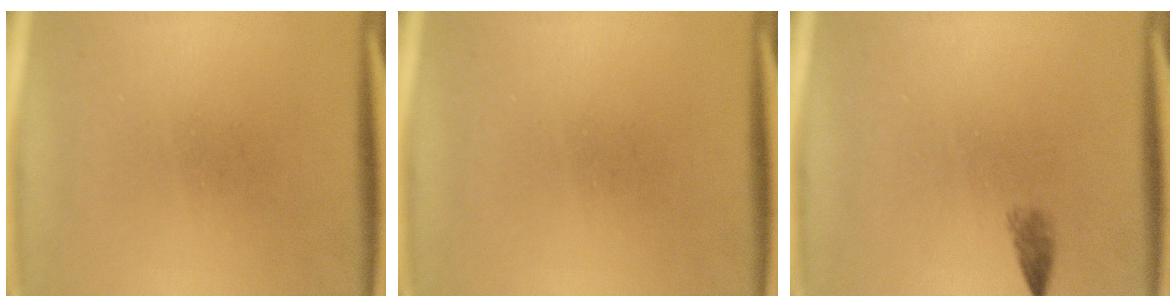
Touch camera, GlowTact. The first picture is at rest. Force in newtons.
{"total": 0.0}
{"total": 1.3}